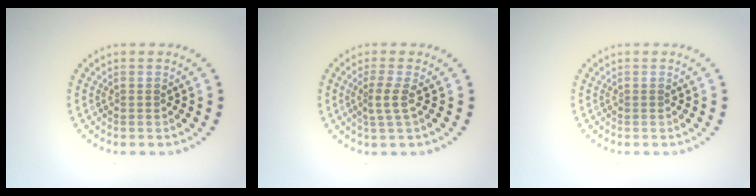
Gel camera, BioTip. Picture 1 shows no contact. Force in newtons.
{"total": 1.7, "press": 1.3, "slide": 1.2}
{"total": 0.0}